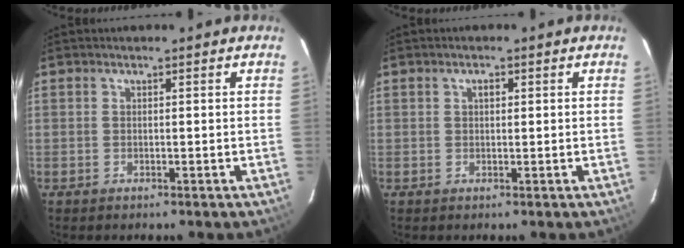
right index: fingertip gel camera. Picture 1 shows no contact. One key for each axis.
{"total": 1.2, "fx": 0.4, "fy": 0.7, "fz": 0.9, "tx": -0.013, "ty": 0.006, "tz": 0.006}